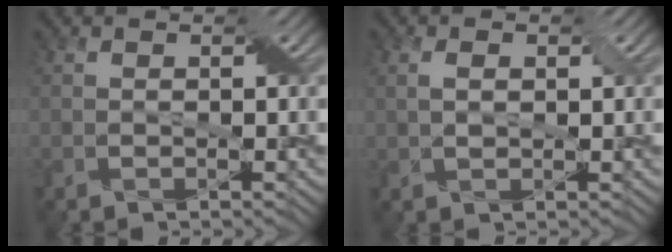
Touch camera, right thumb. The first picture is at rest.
{"total": 2.1, "force": [0.6, 1.1, 1.7], "torque": [-0.034, -0.001, 0.013]}